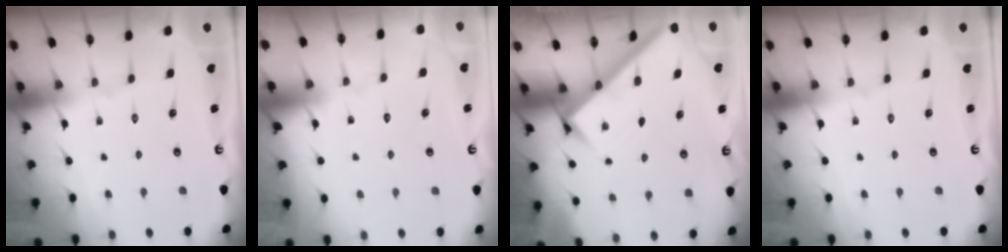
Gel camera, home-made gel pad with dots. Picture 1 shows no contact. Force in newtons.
{"total": 3.1, "press": 3.1, "slide": 0.2}
{"total": 2.9, "press": 2.9, "slide": 0.3}
{"total": 0.0}